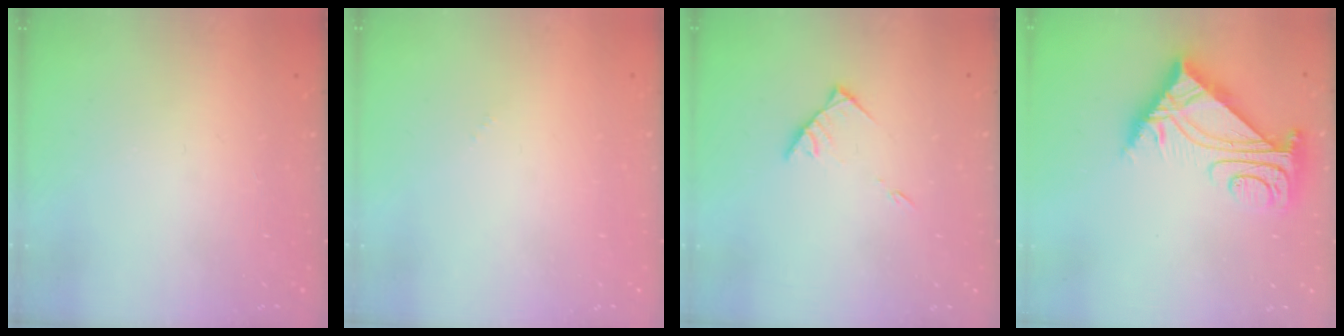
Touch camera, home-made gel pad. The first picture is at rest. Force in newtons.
{"total": 0.0}
{"total": 4.2, "press": 4.1, "slide": 0.6}
{"total": 8.9, "press": 8.8, "slide": 1.1}